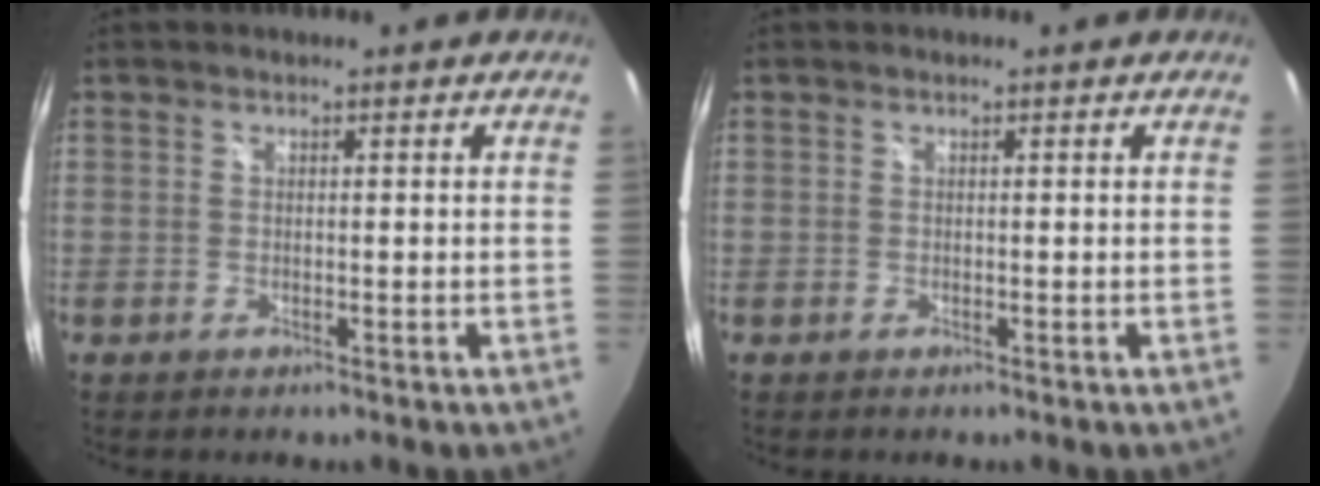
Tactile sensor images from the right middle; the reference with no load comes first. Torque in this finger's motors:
{"motor_torque": [0.10, -0.07, -0.01, 0.00]}